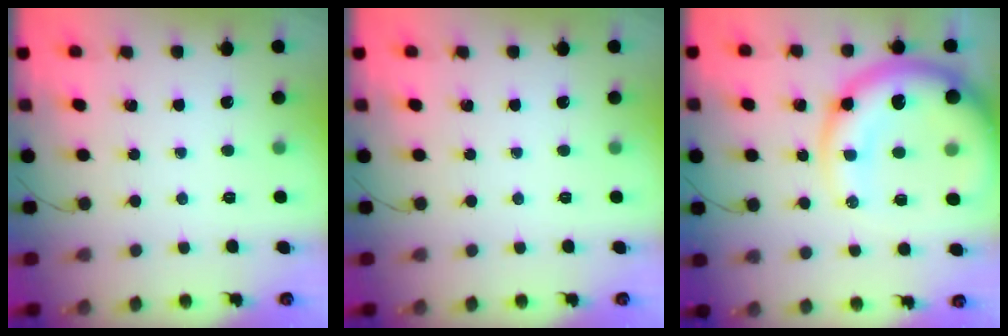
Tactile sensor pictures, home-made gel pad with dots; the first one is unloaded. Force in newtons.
{"total": 0.0}
{"total": 19.3, "press": 18.8, "slide": 4.4}